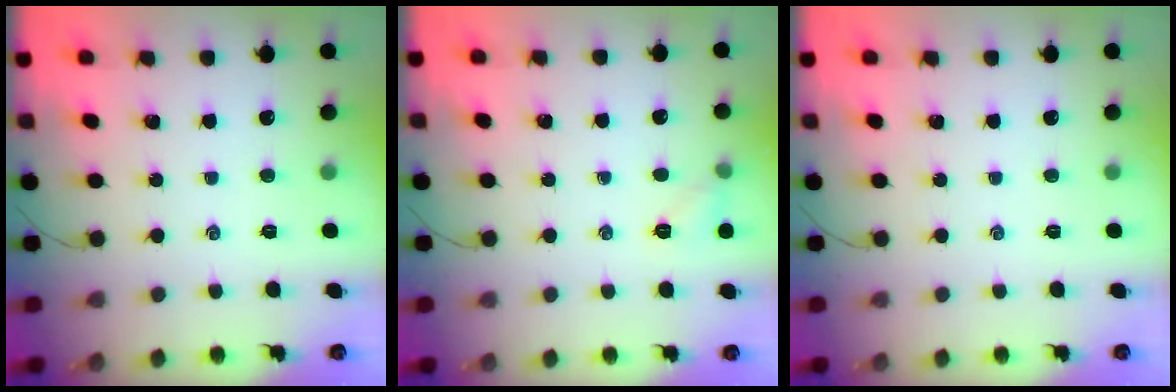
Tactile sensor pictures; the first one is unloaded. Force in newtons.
{"total": 6.2, "press": 6.0, "slide": 1.7}
{"total": 0.0}